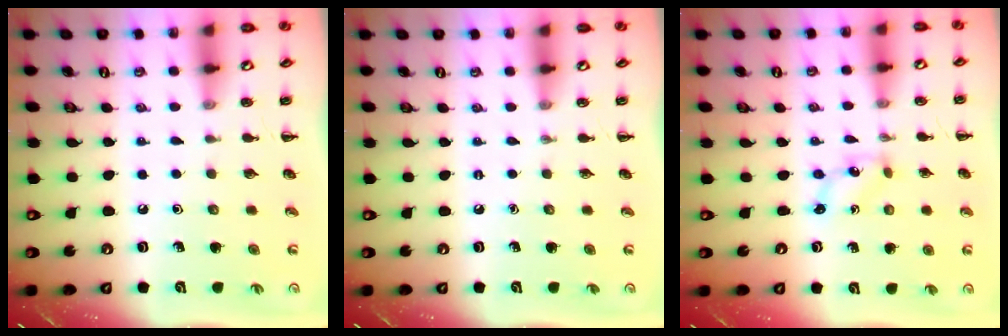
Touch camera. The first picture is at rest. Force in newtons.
{"total": 0.0}
{"total": 1.2, "press": 1.2, "slide": 0.1}